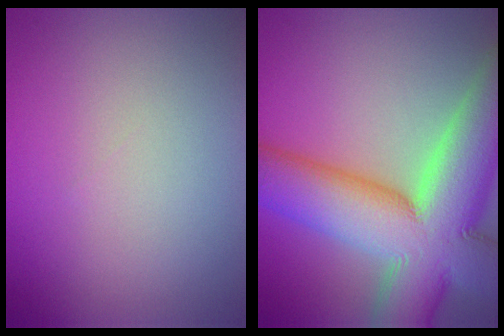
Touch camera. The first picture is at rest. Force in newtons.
{"total": 16.2, "press": 16.1, "slide": 1.0}